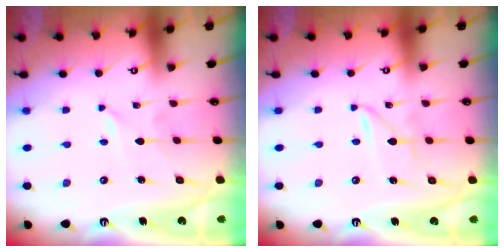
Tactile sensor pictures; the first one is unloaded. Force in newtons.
{"total": 1.4, "press": 1.4, "slide": 0.2}